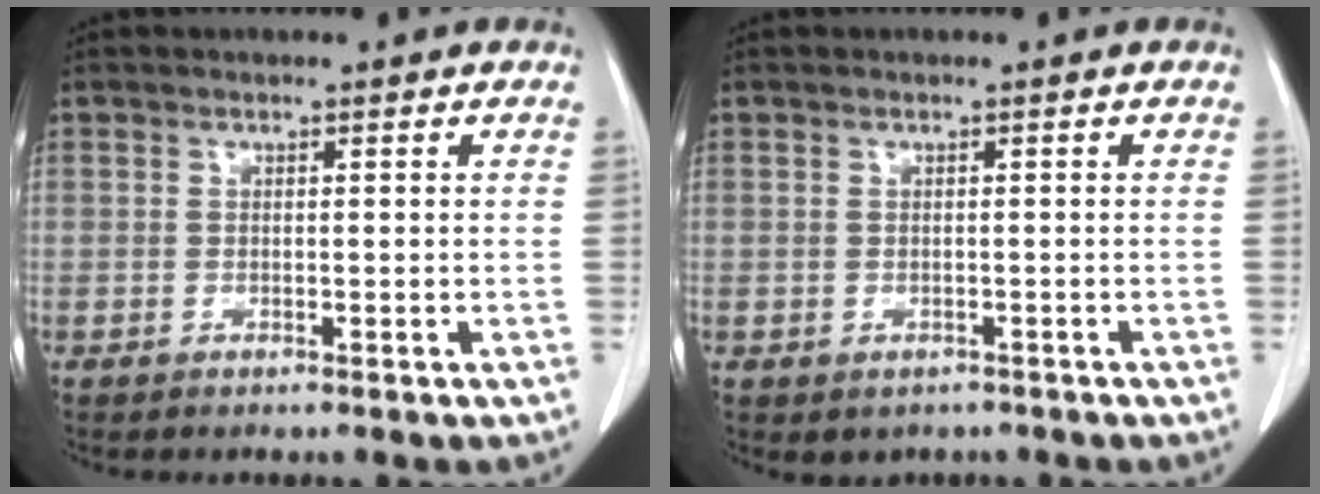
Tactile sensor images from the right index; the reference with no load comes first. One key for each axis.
{"total": 2.1, "fx": -1.3, "fy": 1.6, "fz": 0.4, "tx": -0.006, "ty": 0.002, "tz": -0.011}